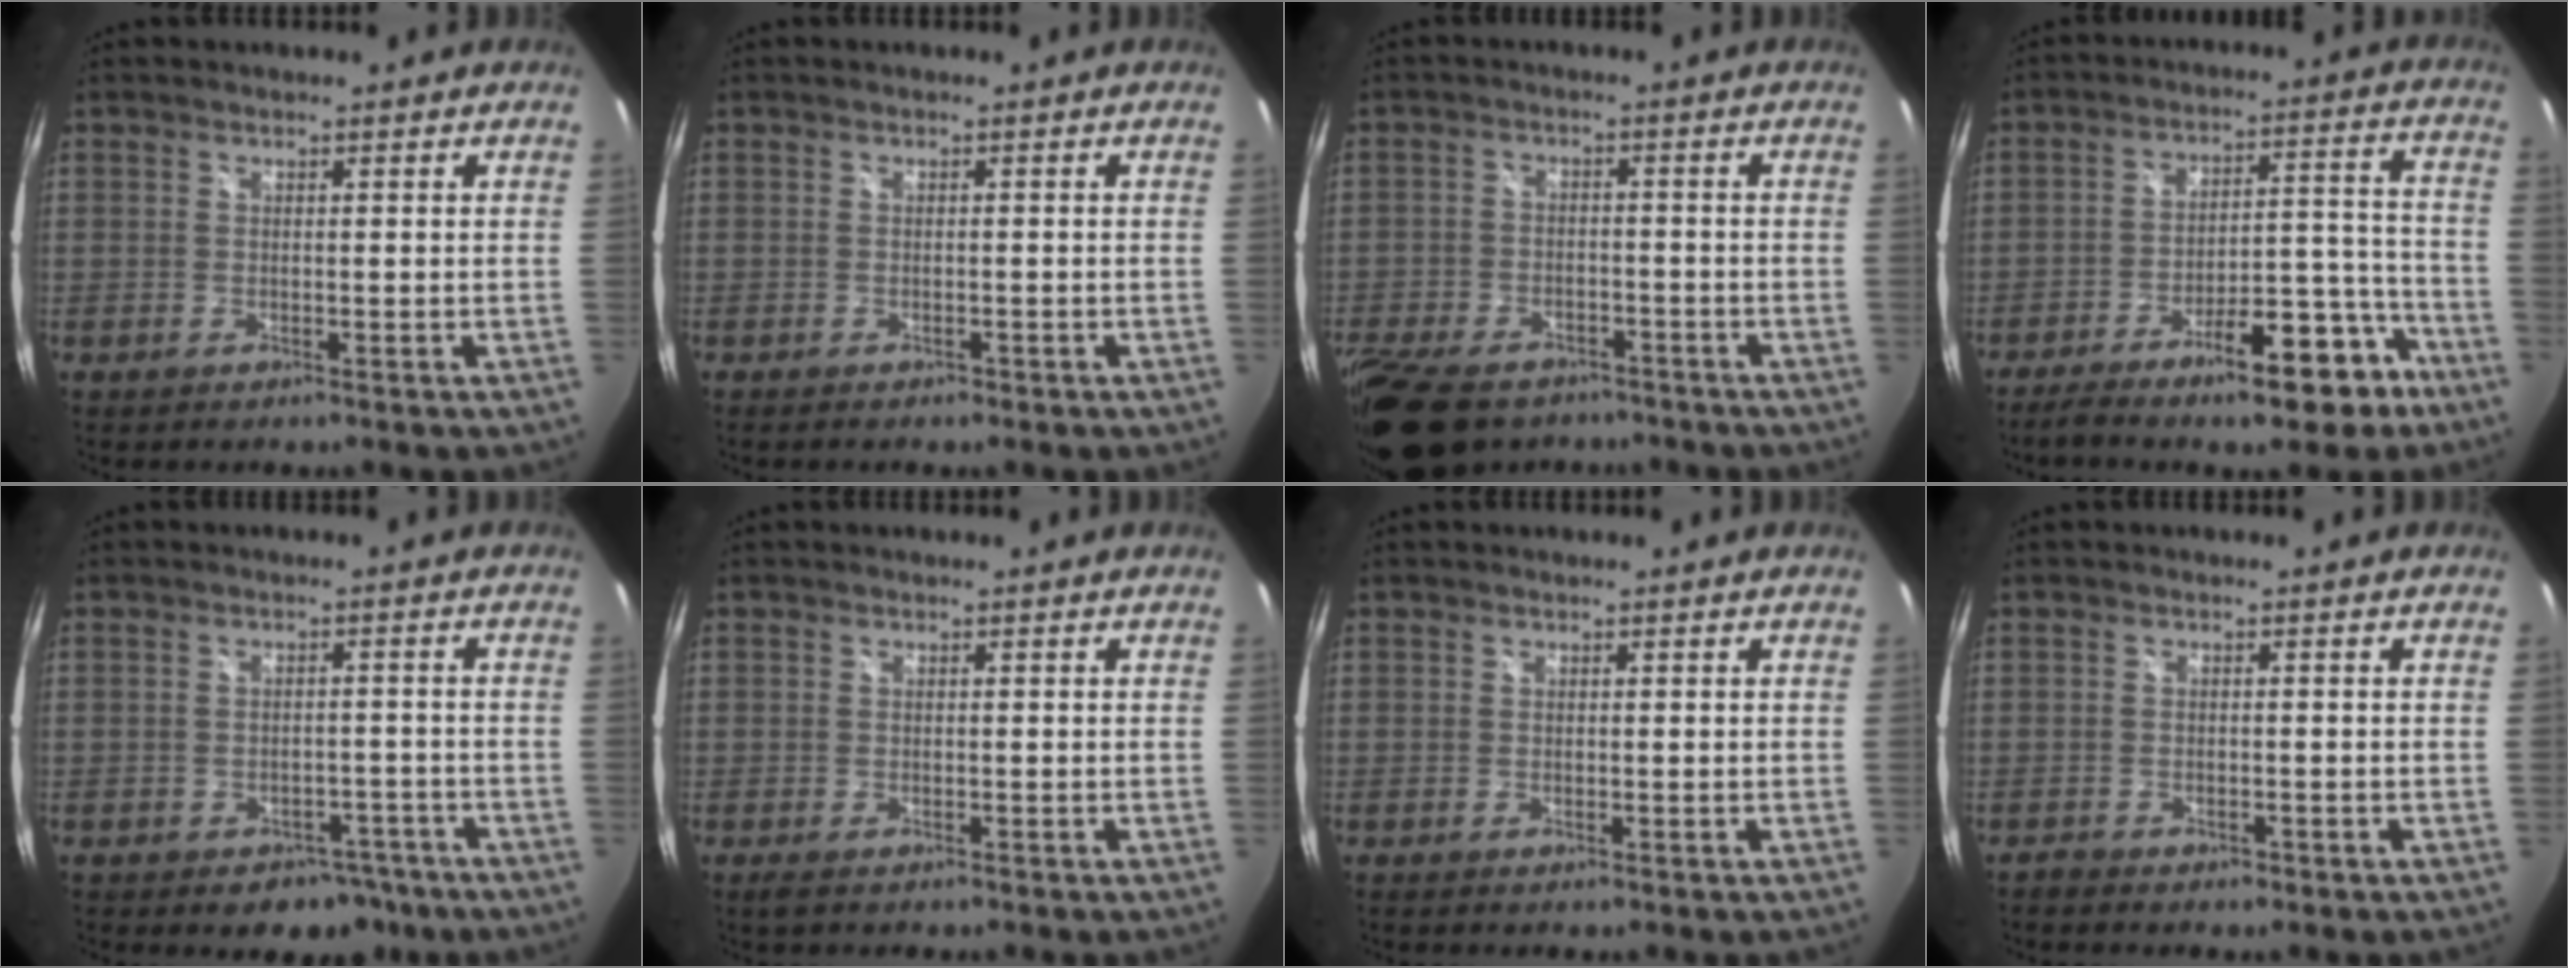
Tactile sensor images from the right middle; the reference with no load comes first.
{"total": 1.9, "force": [-1.5, 0.9, 0.8], "torque": [-0.015, -0.009, -0.023]}
{"total": 16.6, "force": [-11.9, 8.8, 7.7], "torque": [-0.203, -0.022, -0.197]}
{"total": 13.8, "force": [-9.7, 3.9, 8.9], "torque": [-0.138, 0.023, -0.137]}
{"total": 7.1, "force": [-4.9, 4.5, 2.5], "torque": [-0.041, 0.012, -0.049]}
{"total": 1.6, "force": [-1.2, 0.7, 0.8], "torque": [-0.017, -0.008, -0.022]}
{"total": 0.0}
{"total": 2.4, "force": [-2.0, 1.0, 0.9], "torque": [-0.022, -0.008, -0.034]}